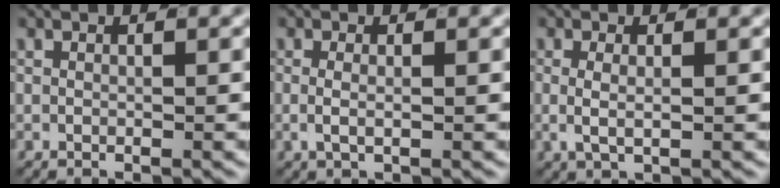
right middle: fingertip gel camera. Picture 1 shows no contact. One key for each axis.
{"total": 1.5, "fx": -0.3, "fy": 0.3, "fz": 1.4, "tx": -0.036, "ty": -0.012, "tz": 0.001}
{"total": 2.0, "fx": 0.0, "fy": 0.7, "fz": 1.9, "tx": -0.046, "ty": -0.013, "tz": 0.008}